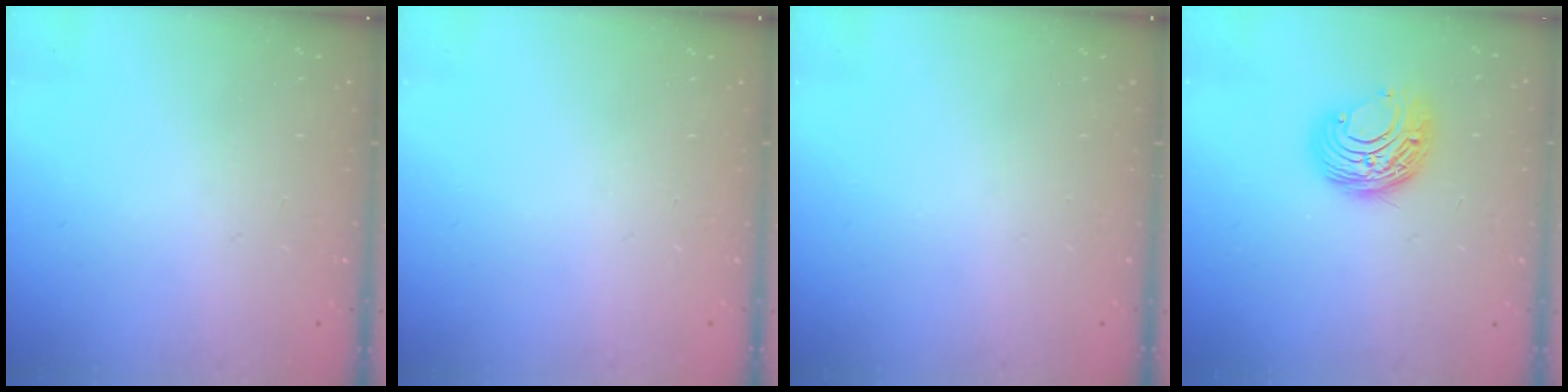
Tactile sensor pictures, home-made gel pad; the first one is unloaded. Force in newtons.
{"total": 0.0}
{"total": 0.0}
{"total": 9.0, "press": 9.0, "slide": 0.2}